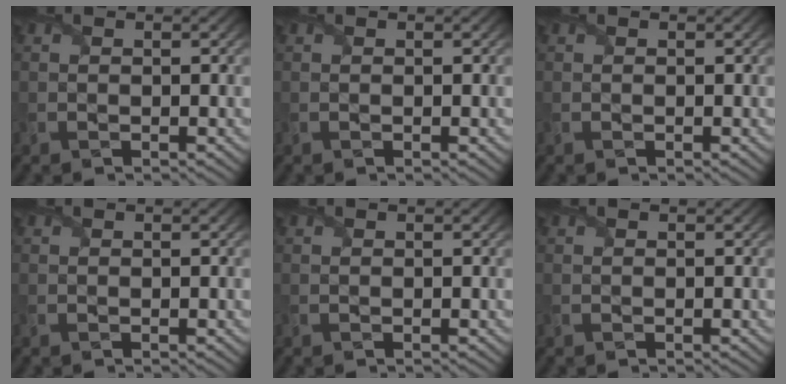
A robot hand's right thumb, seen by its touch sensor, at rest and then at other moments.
{"total": 0.0}
{"total": 0.0}
{"total": 0.0}
{"total": 0.0}
{"total": 0.0}